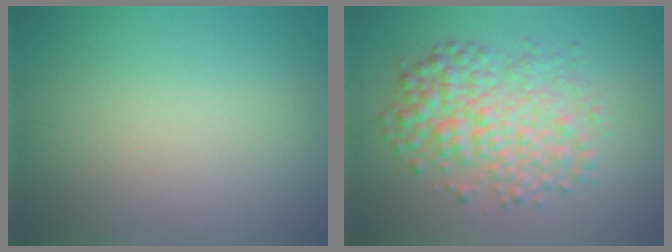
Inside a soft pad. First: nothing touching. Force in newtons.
{"total": 5.4, "press": 5.4, "slide": 0.0}